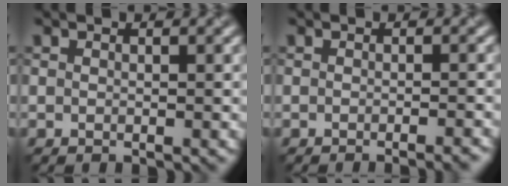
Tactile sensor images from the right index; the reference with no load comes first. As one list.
[{"total": 3.2, "force": [-2.2, 0.9, 2.1], "torque": [-0.011, 0.011, -0.027]}]